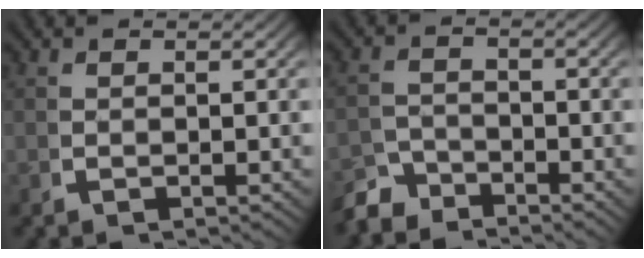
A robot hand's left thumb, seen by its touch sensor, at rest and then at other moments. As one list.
[{"total": 3.4, "force": [-3.3, 0.8, 0.2], "torque": [0.010, -0.009, -0.064]}]